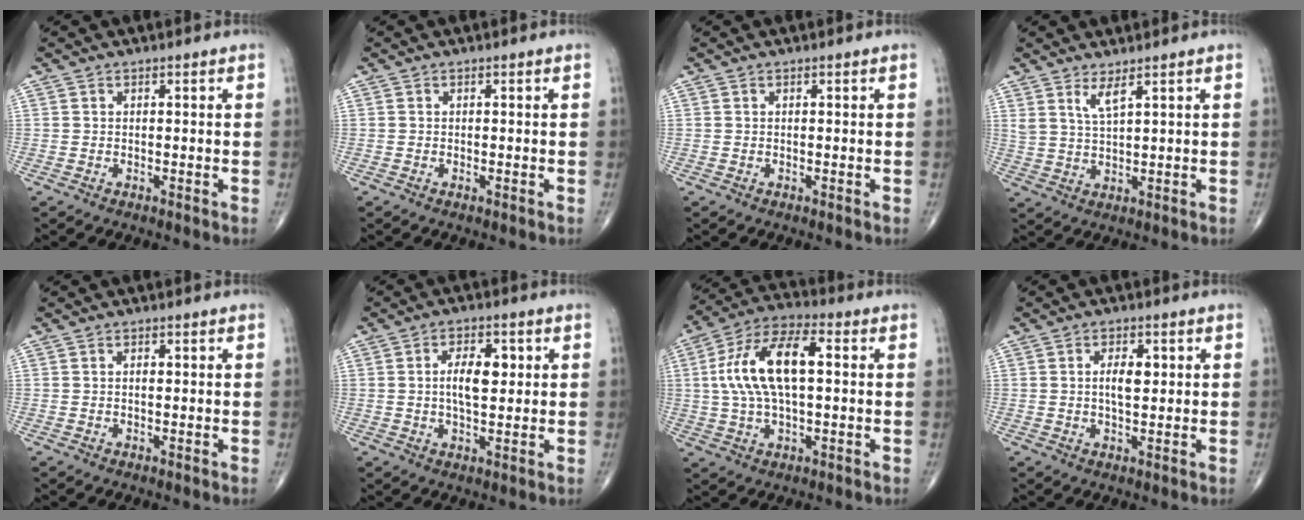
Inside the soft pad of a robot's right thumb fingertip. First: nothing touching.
{"total": 0.0}
{"total": 0.0}
{"total": 3.8, "force": [2.4, 0.5, 2.8], "torque": [-0.060, -0.025, 0.055]}
{"total": 1.1, "force": [0.2, 0.4, 1.0], "torque": [-0.019, 0.003, 0.004]}
{"total": 7.2, "force": [1.2, 3.4, 6.2], "torque": [-0.096, -0.001, 0.018]}
{"total": 15.4, "force": [1.9, 7.0, 13.6], "torque": [-0.266, 0.027, 0.032]}
{"total": 4.6, "force": [0.9, 2.1, 4.1], "torque": [-0.066, -0.003, 0.016]}